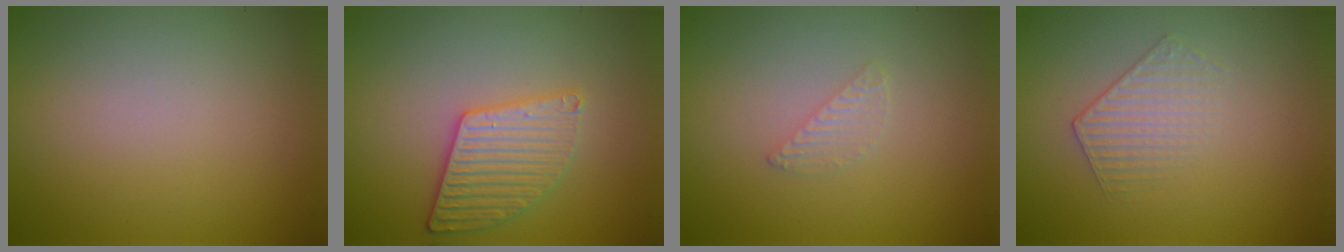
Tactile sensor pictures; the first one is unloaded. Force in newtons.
{"total": 3.7, "press": 3.4, "slide": 1.4}
{"total": 1.1, "press": 1.1, "slide": 0.1}
{"total": 1.5, "press": 0.9, "slide": 1.2}